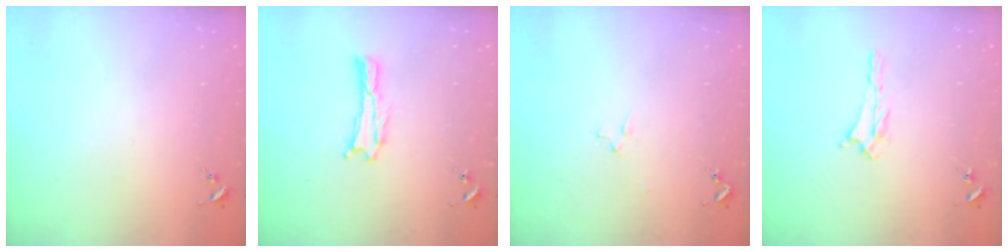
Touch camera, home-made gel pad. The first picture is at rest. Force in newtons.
{"total": 0.0}
{"total": 1.1, "press": 1.1, "slide": 0.1}
{"total": 1.2, "press": 1.1, "slide": 0.5}